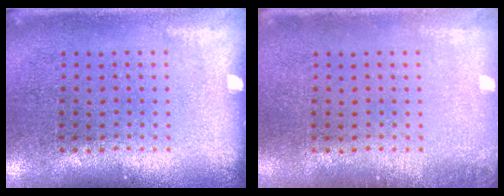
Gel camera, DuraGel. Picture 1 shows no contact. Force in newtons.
{"total": 0.6, "press": 0.6, "slide": 0.2}